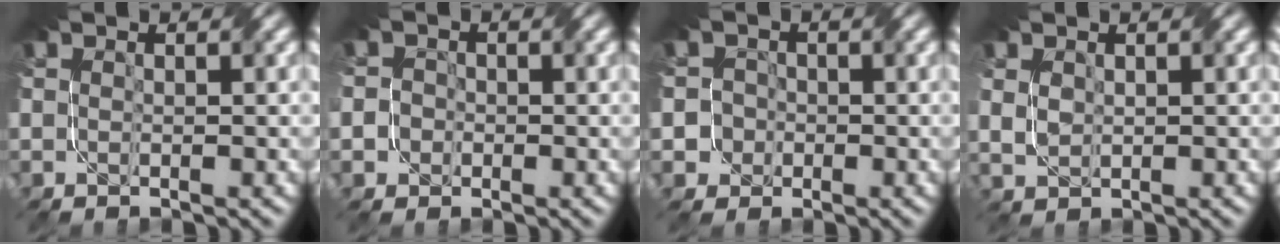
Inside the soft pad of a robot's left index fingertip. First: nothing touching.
{"total": 2.5, "force": [-0.6, 2.2, 0.8], "torque": [0.005, 0.018, -0.035]}
{"total": 3.3, "force": [-1.2, 3.0, 0.6], "torque": [0.007, 0.019, -0.041]}
{"total": 1.3, "force": [0.3, 0.8, 0.9], "torque": [-0.031, 0.002, 0.012]}